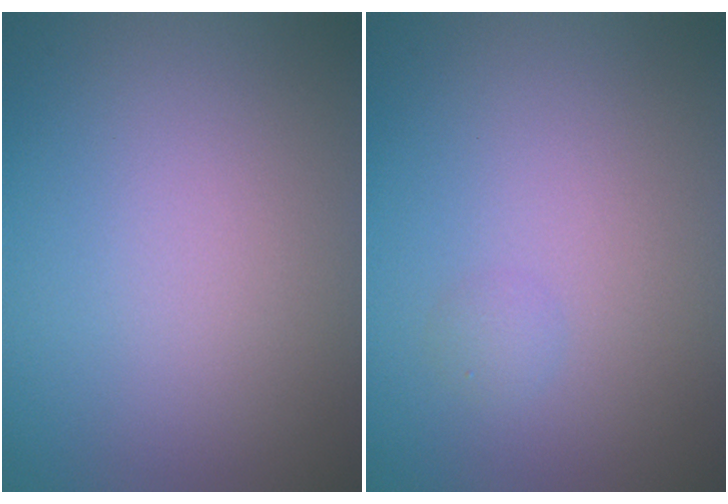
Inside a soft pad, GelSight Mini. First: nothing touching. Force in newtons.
{"total": 0.9, "press": 0.9, "slide": 0.0}